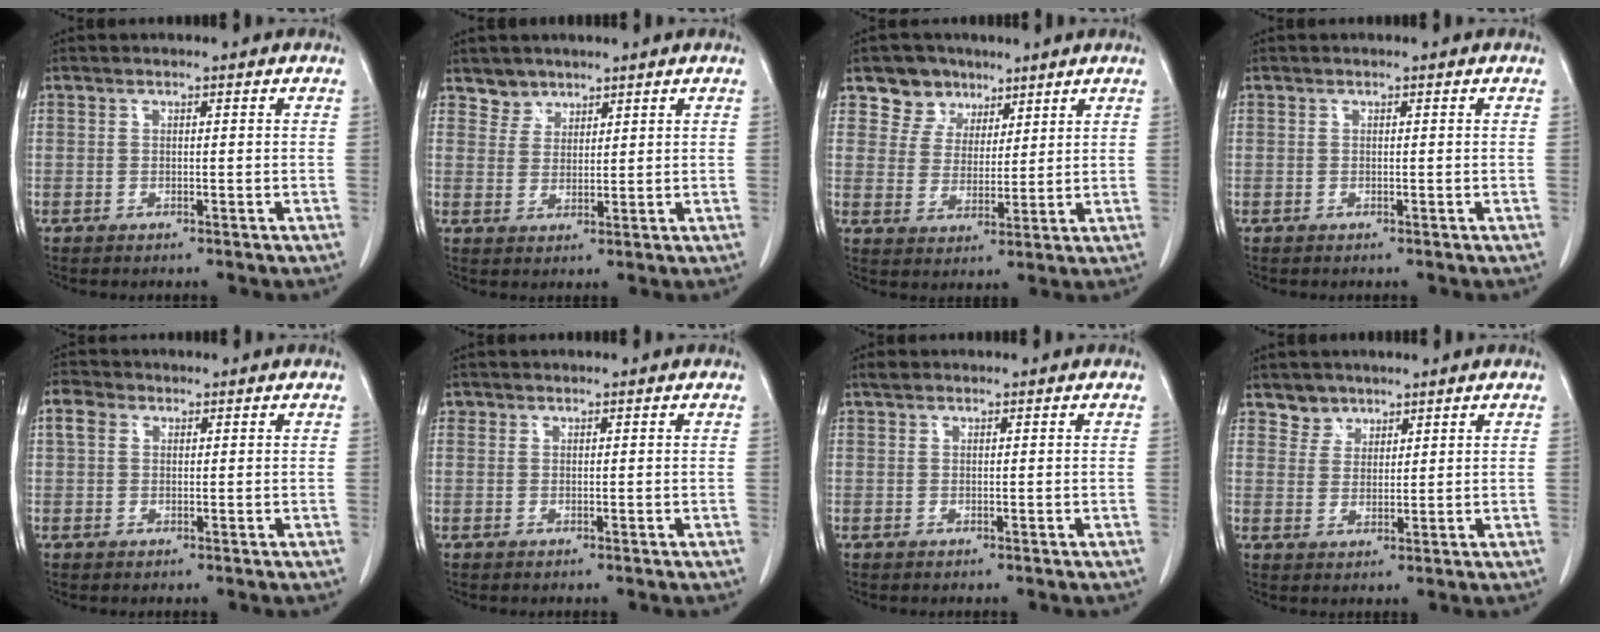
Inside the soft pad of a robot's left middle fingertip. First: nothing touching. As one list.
[{"total": 2.9, "force": [2.4, 1.6, -0.4], "torque": [0.014, 0.001, 0.039]}, {"total": 6.5, "force": [4.4, 4.8, 0.5], "torque": [-0.015, 0.012, 0.081]}, {"total": 0.0}, {"total": 2.8, "force": [1.1, 2.2, 1.4], "torque": [-0.034, 0.017, 0.021]}, {"total": 0.6, "force": [0.4, 0.5, 0.0], "torque": [0.004, 0.003, 0.006]}, {"total": 0.9, "force": [0.7, 0.6, 0.2], "torque": [-0.005, 0.008, 0.009]}, {"total": 3.1, "force": [2.5, 1.9, -0.3], "torque": [0.013, 0.000, 0.040]}]